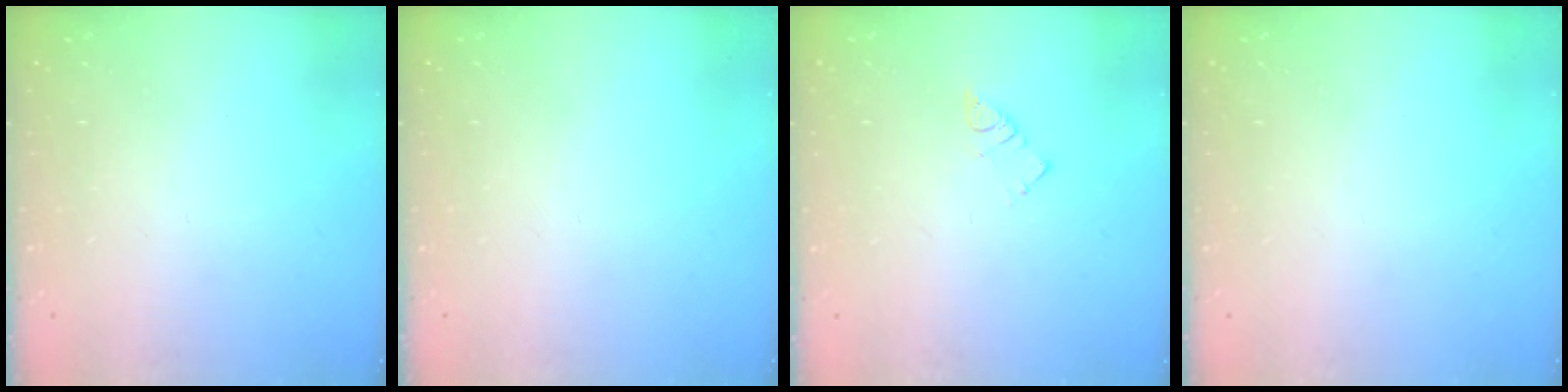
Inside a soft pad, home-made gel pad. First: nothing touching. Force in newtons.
{"total": 0.0}
{"total": 2.5, "press": 2.5, "slide": 0.1}
{"total": 0.0}